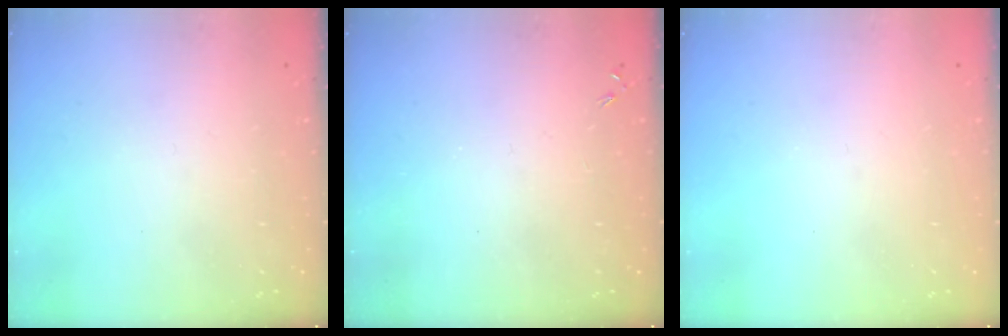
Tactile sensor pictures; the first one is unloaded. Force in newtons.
{"total": 0.0}
{"total": 0.0}